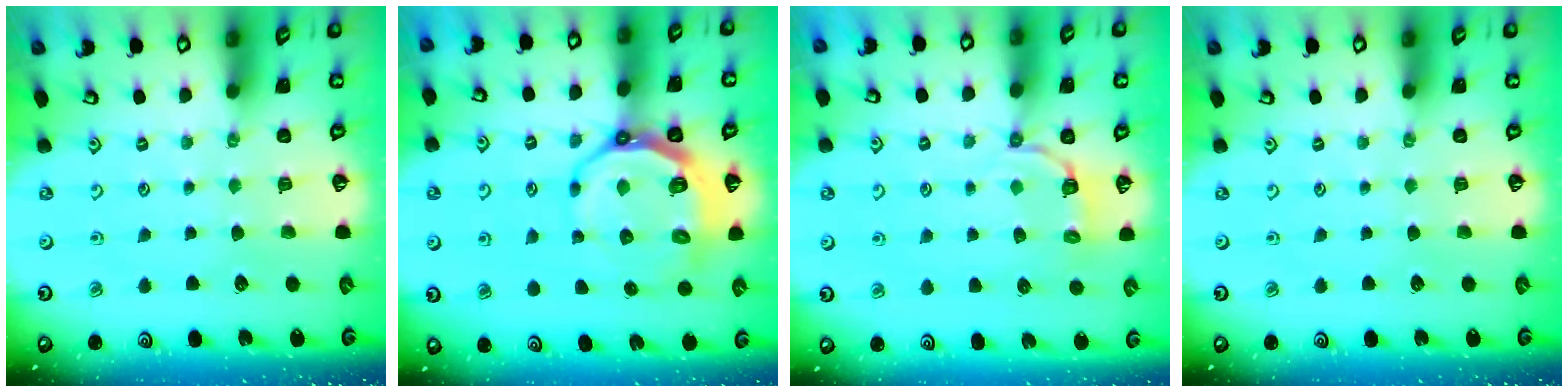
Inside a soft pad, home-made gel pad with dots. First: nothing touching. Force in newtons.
{"total": 9.7, "press": 8.9, "slide": 3.9}
{"total": 3.8, "press": 2.5, "slide": 2.9}
{"total": 0.0}